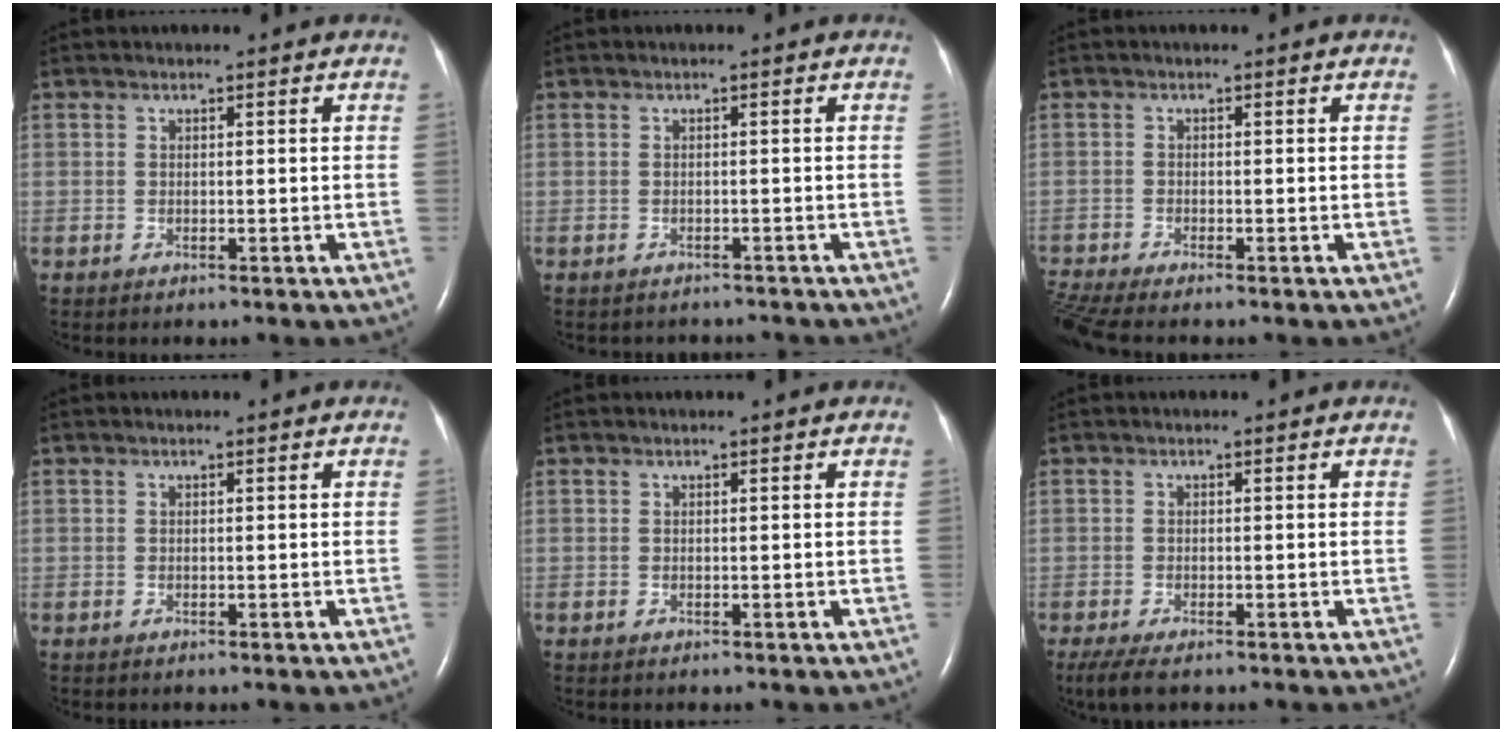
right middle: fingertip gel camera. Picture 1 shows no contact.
{"total": 3.6, "force": [-3.3, 1.3, 0.3], "torque": [-0.003, -0.001, -0.038]}
{"total": 3.7, "force": [-3.4, -0.5, 1.5], "torque": [-0.041, -0.010, -0.068]}
{"total": 0.0}
{"total": 0.0}
{"total": 4.1, "force": [-2.8, 1.1, 2.7], "torque": [-0.055, -0.013, -0.045]}